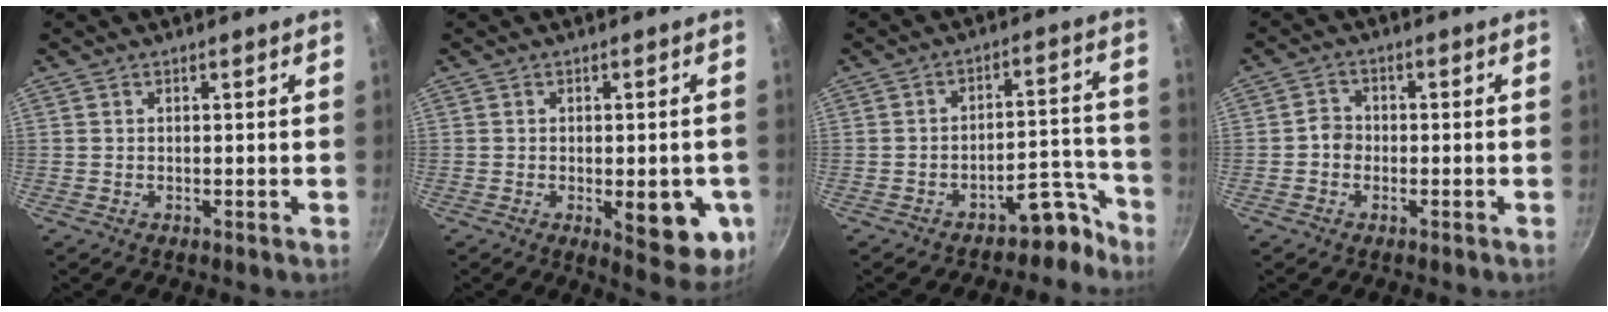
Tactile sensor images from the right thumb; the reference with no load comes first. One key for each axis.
{"total": 11.7, "fx": -2.8, "fy": 4.7, "fz": 10.3, "tx": -0.096, "ty": -0.006, "tz": -0.029}
{"total": 7.5, "fx": -5.9, "fy": 3.4, "fz": 3.2, "tx": 0.021, "ty": 0.083, "tz": -0.079}
{"total": 2.8, "fx": -0.8, "fy": 2.5, "fz": 1.1, "tx": -0.004, "ty": 0.015, "tz": -0.021}